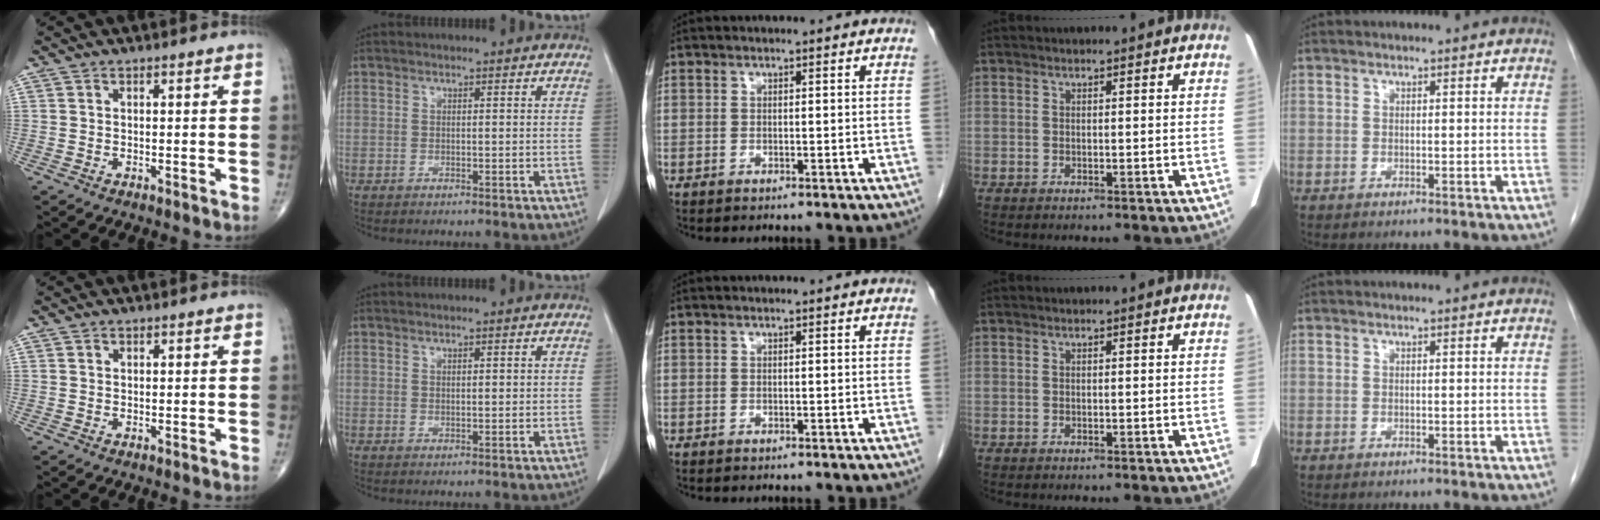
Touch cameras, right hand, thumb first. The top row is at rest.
{"thumb": {"total": 0.5, "force": [0.3, 0.4, 0.1], "torque": [0.001, -0.001, 0.004]}, "index": {"total": 1.3, "force": [0.5, 0.6, 1.1], "torque": [-0.020, -0.003, 0.008]}}